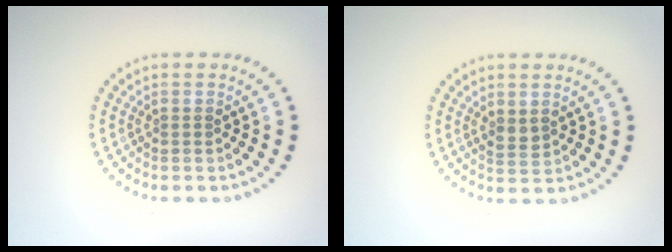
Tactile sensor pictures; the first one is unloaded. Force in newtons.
{"total": 1.2, "press": 1.2, "slide": 0.5}